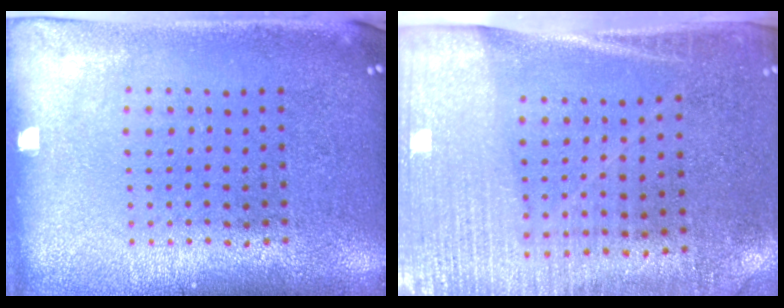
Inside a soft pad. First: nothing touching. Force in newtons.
{"total": 2.8, "press": 2.5, "slide": 1.3}